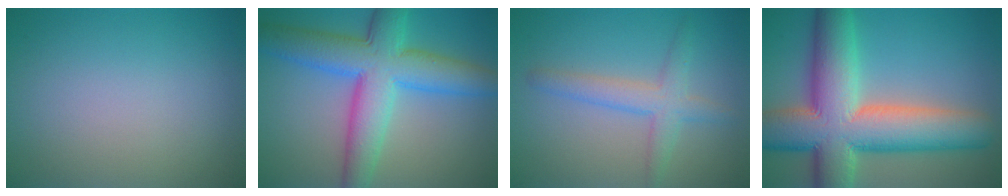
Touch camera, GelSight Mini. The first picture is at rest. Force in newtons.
{"total": 9.1, "press": 9.1, "slide": 0.1}
{"total": 3.3, "press": 3.3, "slide": 0.1}
{"total": 13.8, "press": 13.7, "slide": 0.9}